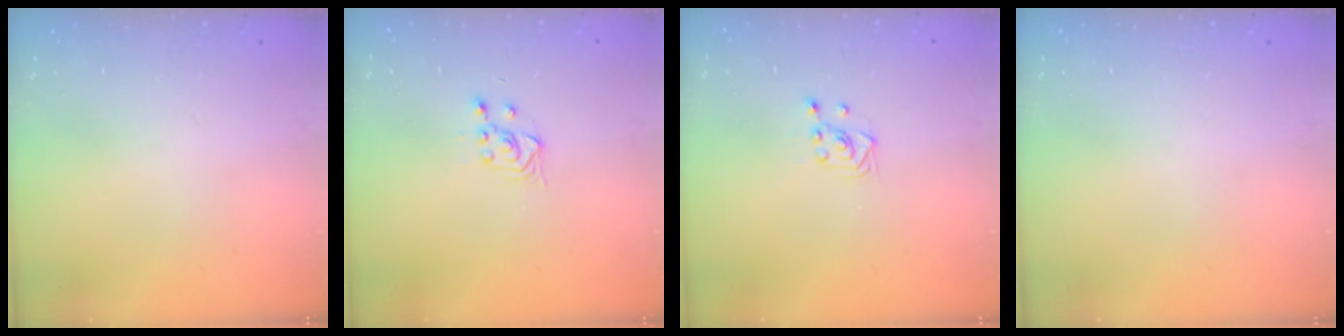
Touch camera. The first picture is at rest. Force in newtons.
{"total": 3.4, "press": 3.1, "slide": 1.4}
{"total": 3.0, "press": 2.6, "slide": 1.5}
{"total": 0.0}